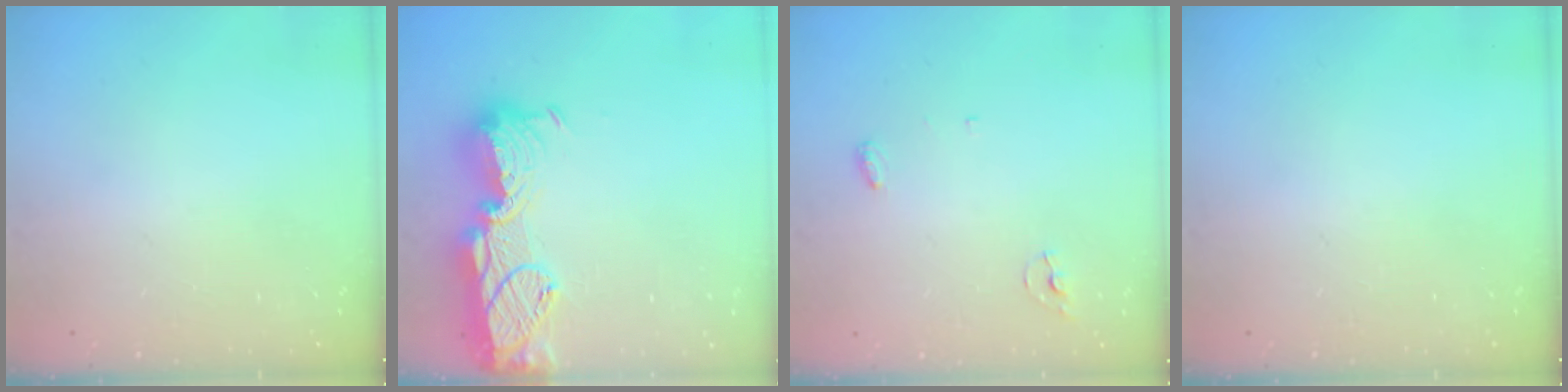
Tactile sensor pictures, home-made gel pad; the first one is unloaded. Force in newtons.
{"total": 19.3, "press": 19.2, "slide": 1.1}
{"total": 3.8, "press": 3.8, "slide": 0.3}
{"total": 0.0}